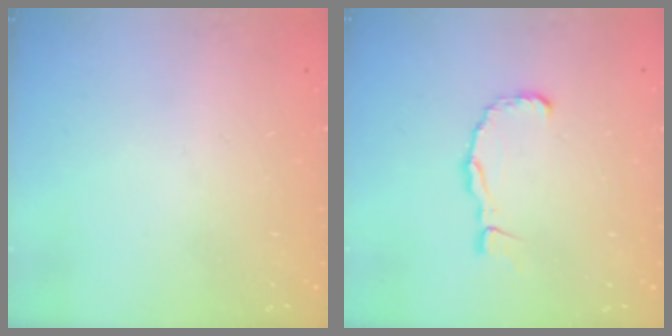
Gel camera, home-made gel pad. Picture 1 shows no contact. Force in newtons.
{"total": 5.9, "press": 5.8, "slide": 0.6}